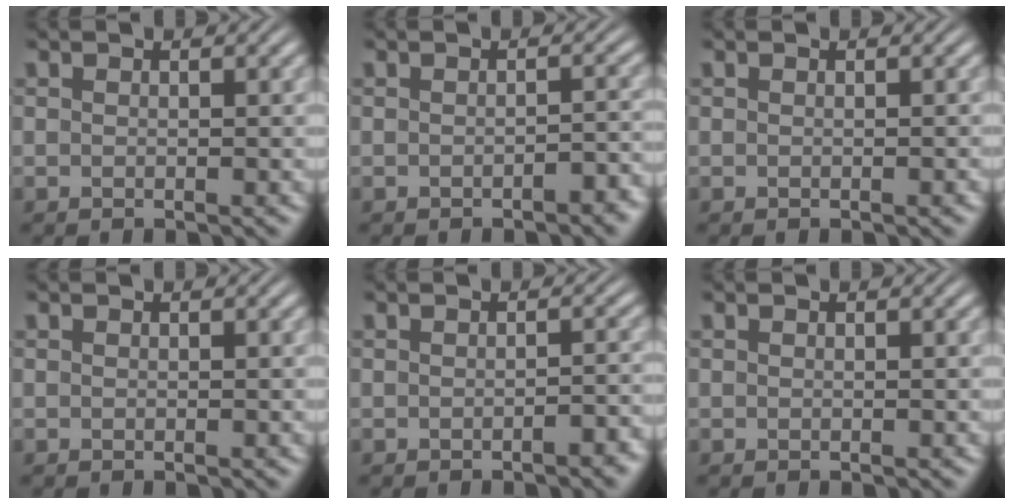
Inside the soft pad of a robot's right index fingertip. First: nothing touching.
{"total": 1.6, "force": [-1.5, -0.1, 0.4], "torque": [-0.009, 0.000, -0.024]}
{"total": 0.0}
{"total": 0.0}
{"total": 1.3, "force": [-1.2, -0.1, 0.4], "torque": [-0.009, 0.000, -0.020]}
{"total": 0.0}